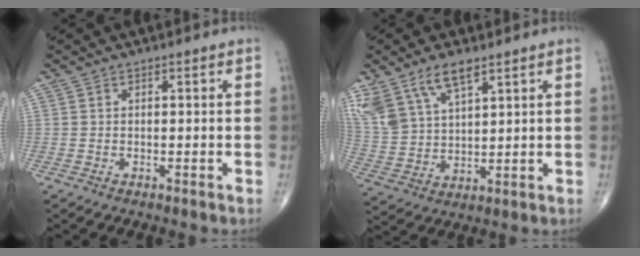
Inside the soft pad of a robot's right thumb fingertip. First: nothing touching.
{"total": 13.1, "force": [8.4, 6.0, 8.1], "torque": [-0.160, -0.021, 0.174]}